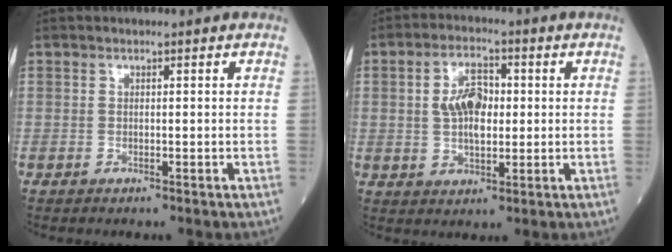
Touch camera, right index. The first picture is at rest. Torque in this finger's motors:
{"motor_torque": [0.33, 0.08, 0.16, 0.05]}